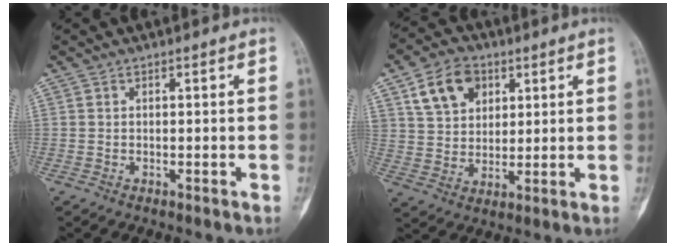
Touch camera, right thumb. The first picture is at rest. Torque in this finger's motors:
{"motor_torque": [-1.24, 1.71, 0.14, 0.15, 0.11]}